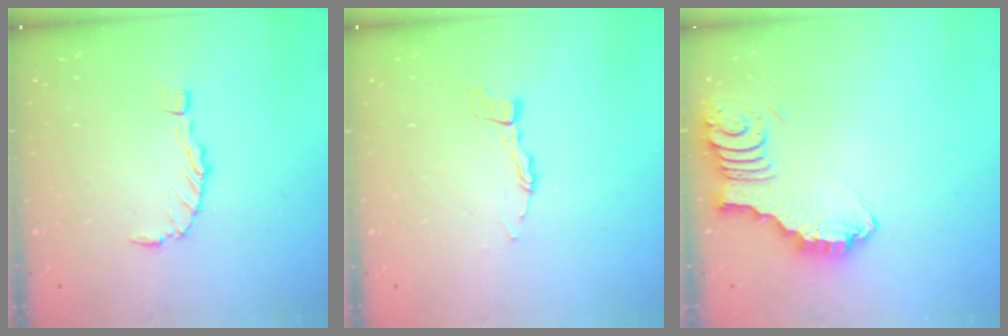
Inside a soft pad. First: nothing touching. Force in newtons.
{"total": 4.0, "press": 4.0, "slide": 0.2}
{"total": 3.8, "press": 3.8, "slide": 0.3}